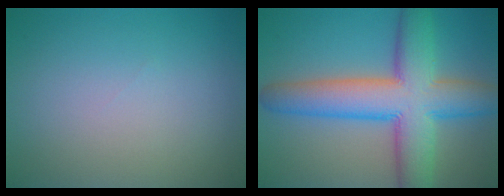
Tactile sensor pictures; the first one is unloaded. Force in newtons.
{"total": 10.5, "press": 10.5, "slide": 0.4}